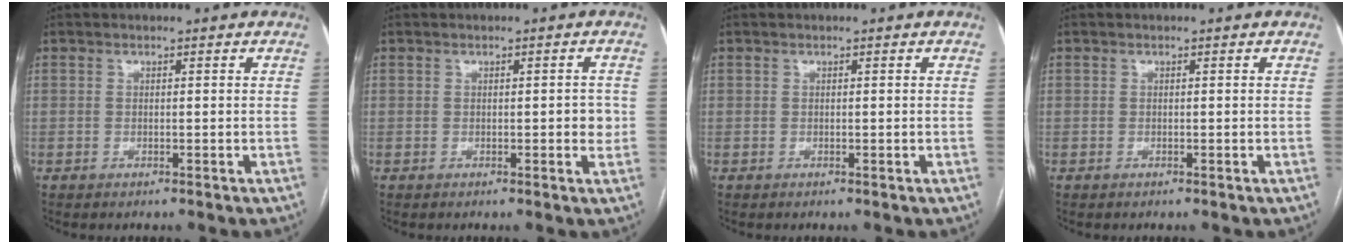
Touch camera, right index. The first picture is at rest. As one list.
[{"total": 2.0, "force": [-0.2, 0.8, 1.9], "torque": [-0.019, 0.002, -0.002]}, {"total": 0.0}, {"total": 0.0}]